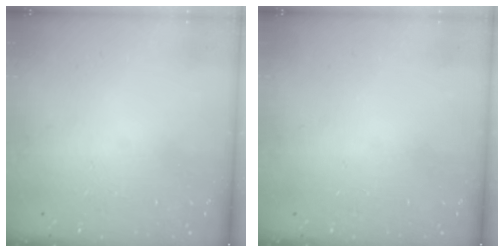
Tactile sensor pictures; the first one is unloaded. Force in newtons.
{"total": 0.0}